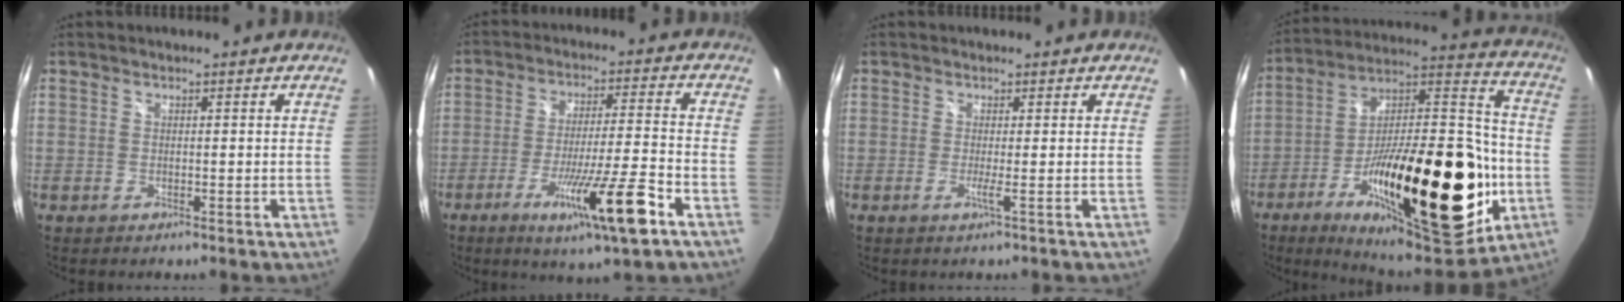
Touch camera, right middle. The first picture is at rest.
{"total": 14.2, "force": [-7.6, 0.2, 12.0], "torque": [-0.223, -0.033, -0.128]}
{"total": 1.2, "force": [-0.2, -0.5, 1.0], "torque": [-0.017, -0.007, -0.007]}
{"total": 36.3, "force": [-12.5, 14.1, 31.1], "torque": [-0.490, 0.008, -0.198]}